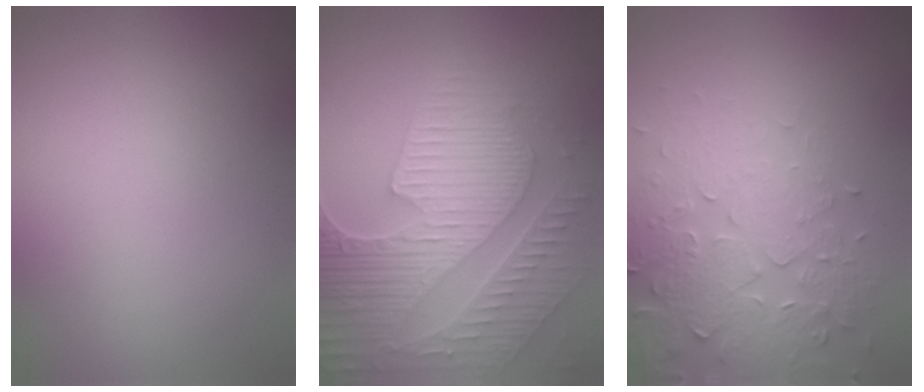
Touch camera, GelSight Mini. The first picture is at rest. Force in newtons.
{"total": 9.2, "press": 6.6, "slide": 6.4}
{"total": 4.5, "press": 4.5, "slide": 0.4}